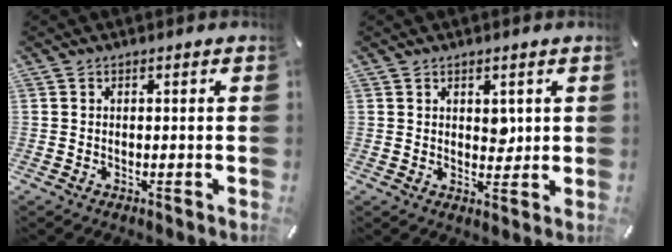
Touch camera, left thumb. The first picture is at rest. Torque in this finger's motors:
{"motor_torque": [0.63, 0.55, 0.04, -0.36, 0.09]}